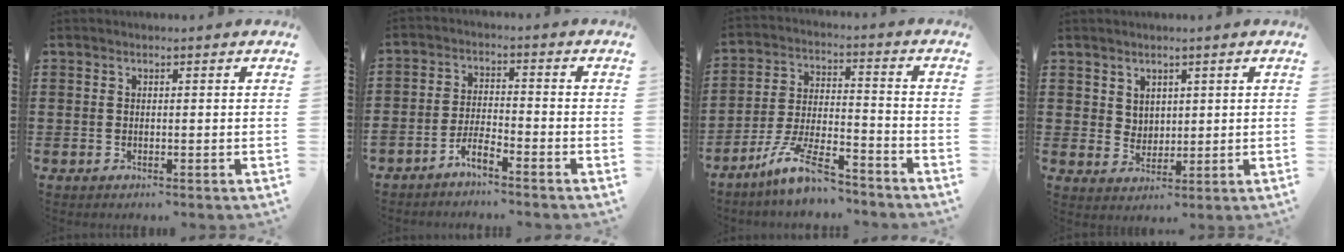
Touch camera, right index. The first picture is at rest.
{"total": 3.6, "force": [-3.4, 0.2, 1.0], "torque": [-0.030, 0.004, -0.073]}
{"total": 9.6, "force": [-7.9, 1.4, 5.3], "torque": [-0.117, 0.009, -0.157]}
{"total": 3.4, "force": [2.3, 2.4, 0.3], "torque": [-0.018, 0.006, 0.044]}